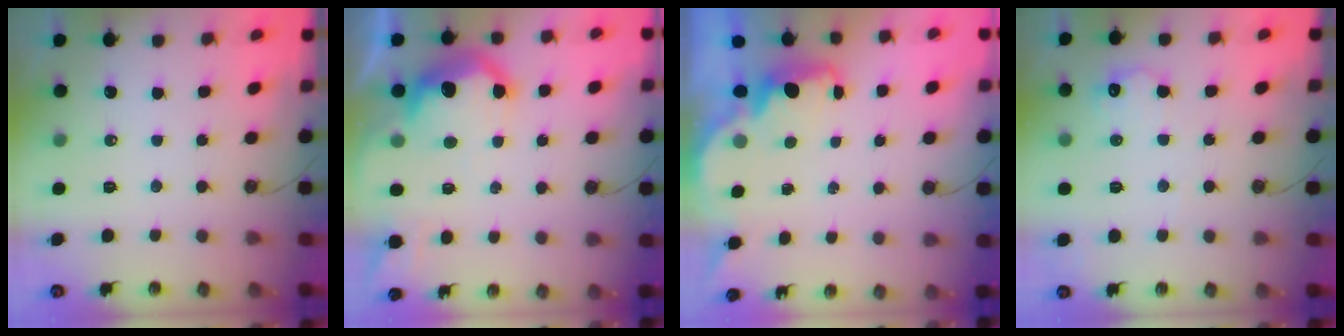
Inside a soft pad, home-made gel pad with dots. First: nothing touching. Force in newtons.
{"total": 14.9, "press": 14.9, "slide": 1.1}
{"total": 1.7, "press": 1.5, "slide": 0.7}
{"total": 9.1, "press": 9.0, "slide": 0.6}